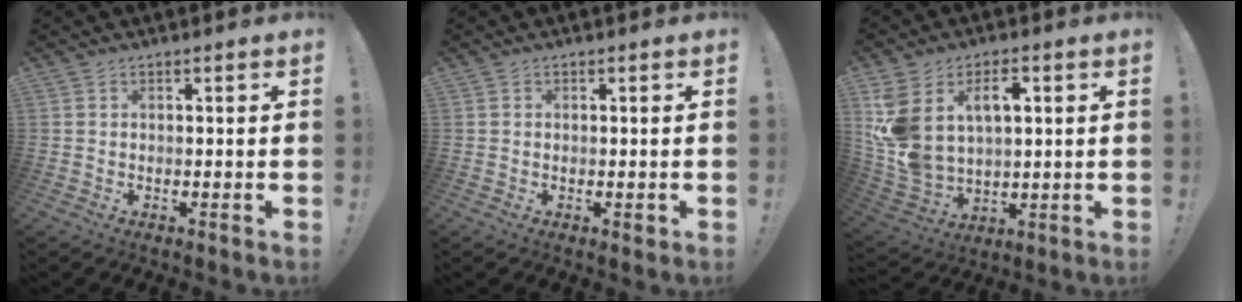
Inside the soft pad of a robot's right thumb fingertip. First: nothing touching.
{"total": 0.9, "force": [0.1, 0.6, 0.7], "torque": [-0.004, 0.000, 0.001]}
{"total": 15.3, "force": [5.4, 9.8, 10.4], "torque": [-0.223, -0.020, 0.099]}